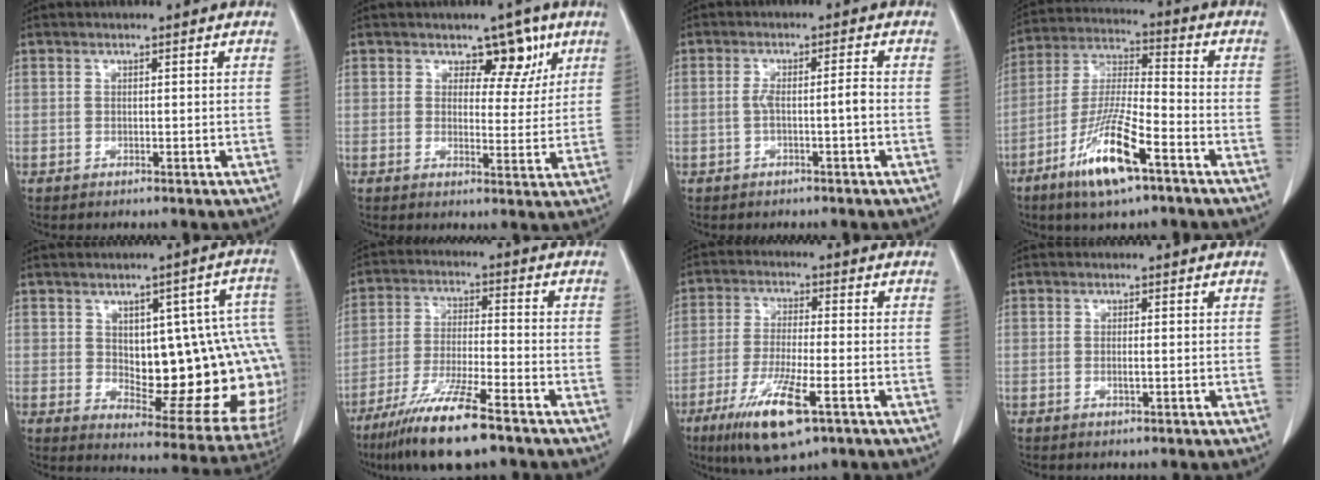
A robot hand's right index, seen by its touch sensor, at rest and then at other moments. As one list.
[{"total": 5.5, "force": [3.1, 3.3, 3.1], "torque": [-0.022, 0.001, 0.041]}, {"total": 3.0, "force": [-0.8, 0.1, 2.9], "torque": [-0.052, 0.013, -0.009]}, {"total": 13.2, "force": [-7.1, 1.9, 10.9], "torque": [-0.221, -0.020, -0.131]}, {"total": 20.5, "force": [0.0, 7.4, 19.1], "torque": [-0.174, 0.029, 0.029]}, {"total": 12.1, "force": [-8.3, 0.9, 8.7], "torque": [-0.169, -0.032, -0.152]}, {"total": 11.5, "force": [-5.7, 1.9, 9.8], "torque": [-0.190, -0.028, -0.095]}, {"total": 0.8, "force": [-0.1, 0.0, 0.8], "torque": [-0.016, 0.000, 0.000]}]